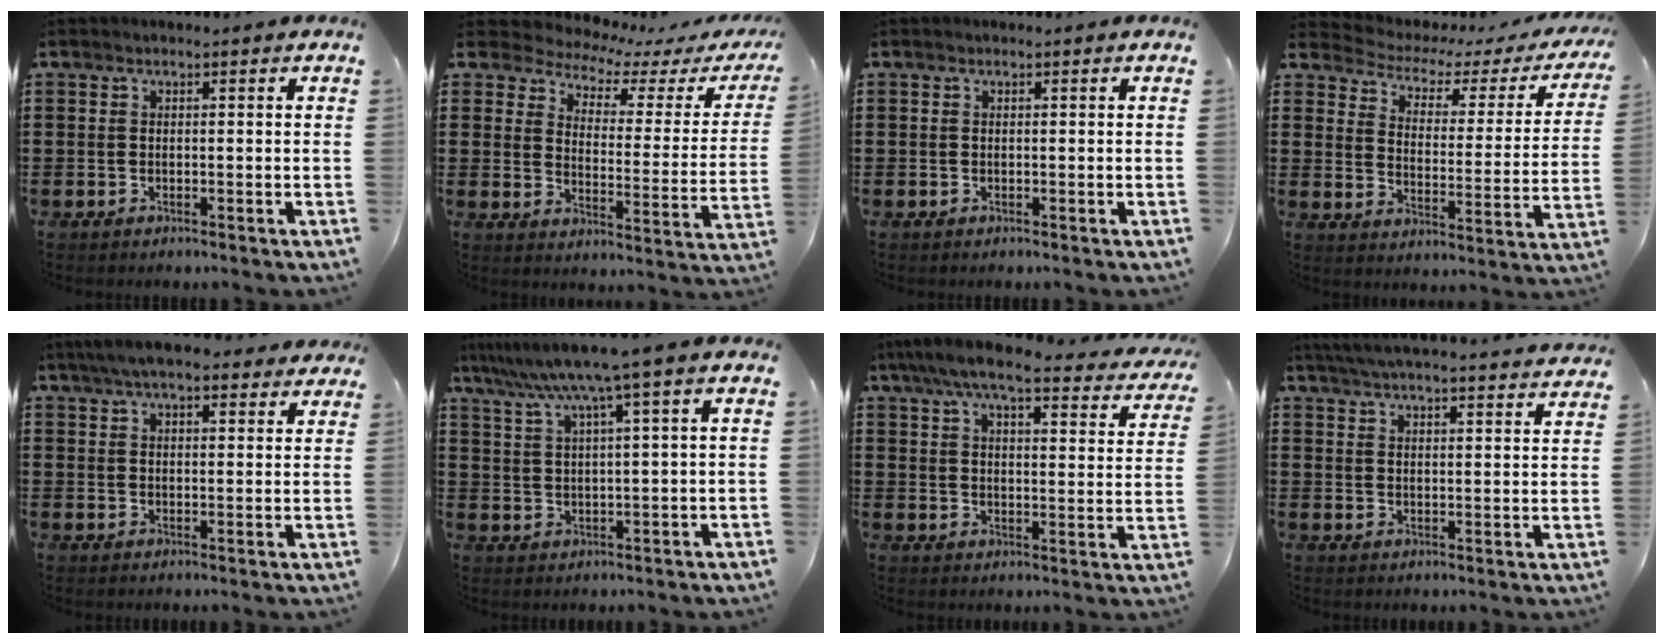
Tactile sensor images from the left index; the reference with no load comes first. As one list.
[{"total": 3.7, "force": [3.3, 1.3, 1.1], "torque": [-0.049, -0.026, 0.050]}, {"total": 0.0}, {"total": 2.9, "force": [2.0, 1.4, 1.4], "torque": [-0.046, -0.015, 0.022]}, {"total": 6.1, "force": [5.2, 1.4, 3.0], "torque": [-0.070, 0.000, 0.095]}, {"total": 6.9, "force": [4.2, -0.4, 5.4], "torque": [-0.118, -0.021, 0.067]}, {"total": 8.1, "force": [6.9, 0.7, 4.3], "torque": [-0.098, -0.033, 0.119]}, {"total": 5.4, "force": [5.2, -0.6, 1.4], "torque": [-0.044, -0.029, 0.092]}]